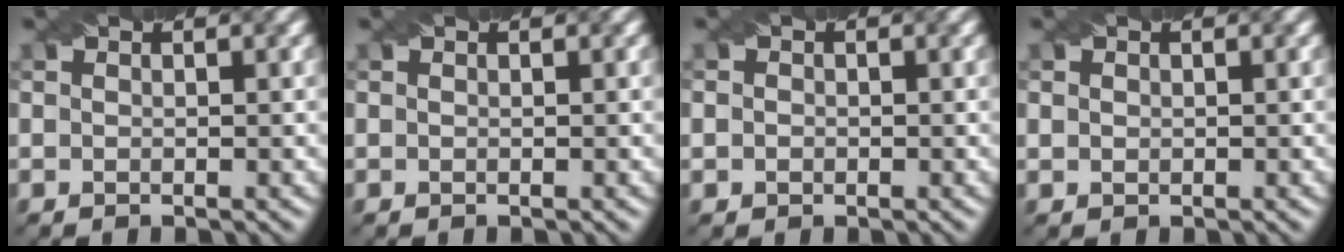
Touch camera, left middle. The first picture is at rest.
{"total": 0.0}
{"total": 1.0, "force": [0.0, 0.9, 0.3], "torque": [0.000, -0.001, -0.004]}
{"total": 0.7, "force": [0.2, 0.6, 0.2], "torque": [-0.004, -0.001, 0.007]}